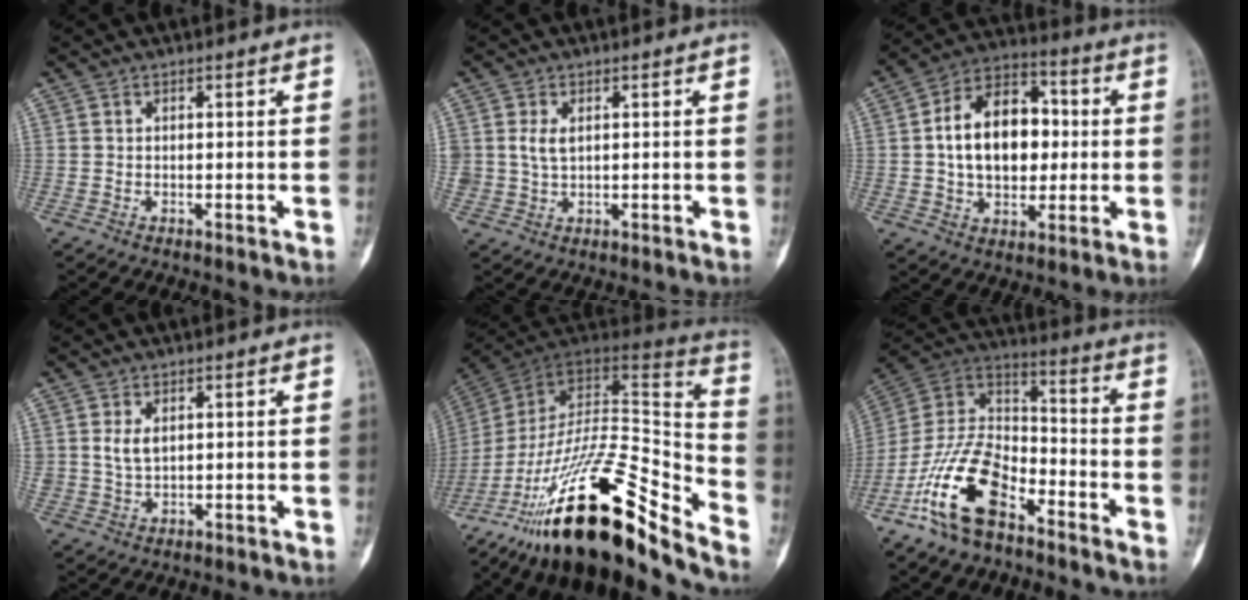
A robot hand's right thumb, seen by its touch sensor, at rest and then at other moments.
{"total": 2.8, "force": [0.6, 1.8, 2.1], "torque": [-0.040, -0.002, 0.016]}
{"total": 16.6, "force": [0.8, 11.2, 12.3], "torque": [-0.166, 0.026, 0.010]}
{"total": 3.1, "force": [0.9, 1.9, 2.3], "torque": [-0.039, -0.006, 0.022]}
{"total": 31.1, "force": [-21.0, 8.8, 21.2], "torque": [-0.301, 0.079, -0.341]}
{"total": 17.4, "force": [-10.1, 8.9, 11.1], "torque": [-0.206, 0.071, -0.196]}